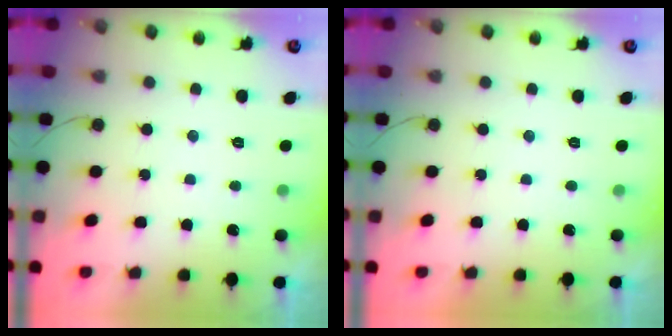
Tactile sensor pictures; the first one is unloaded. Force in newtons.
{"total": 1.7, "press": 1.6, "slide": 0.1}